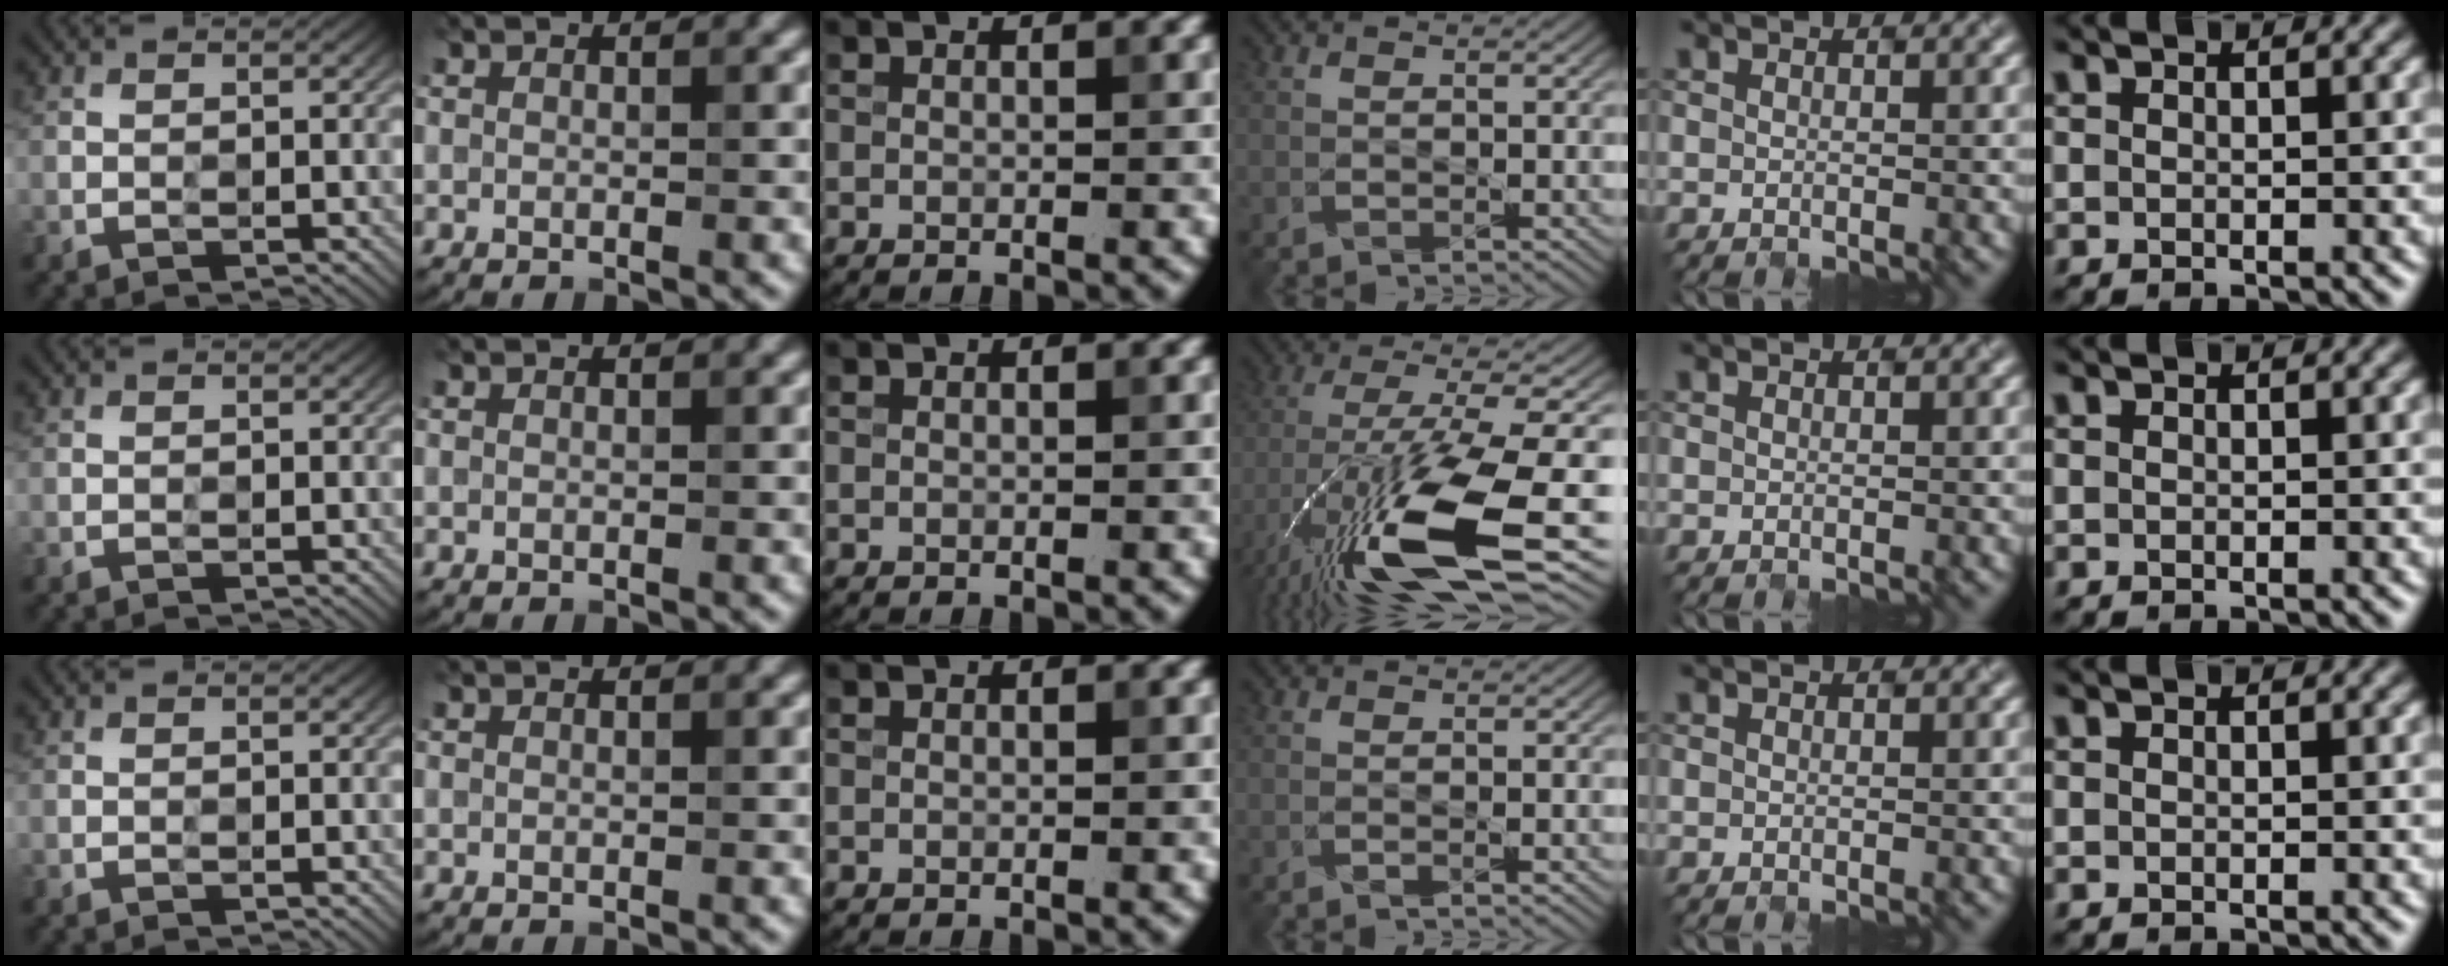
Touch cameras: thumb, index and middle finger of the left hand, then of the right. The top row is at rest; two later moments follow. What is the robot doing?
{"motion": "open", "object": "sandwich press"}